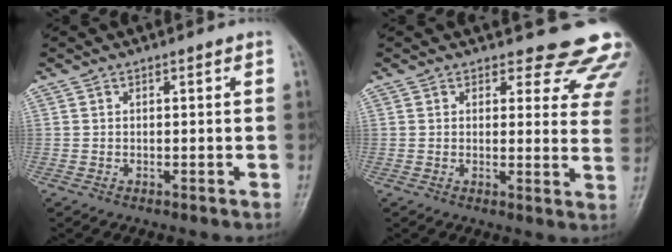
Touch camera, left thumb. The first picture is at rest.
{"total": 13.2, "force": [12.0, 4.7, 2.9], "torque": [0.022, -0.096, 0.105]}